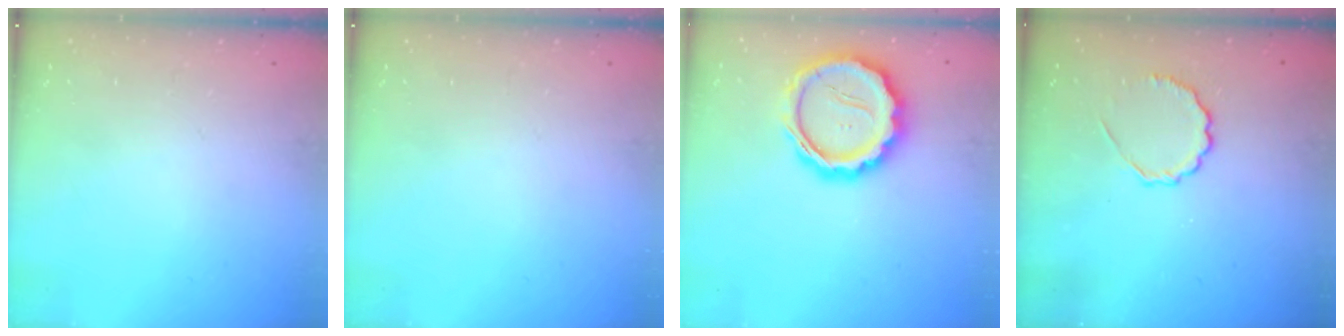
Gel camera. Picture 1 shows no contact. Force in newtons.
{"total": 0.0}
{"total": 16.3, "press": 15.9, "slide": 3.5}
{"total": 5.1, "press": 4.8, "slide": 1.8}